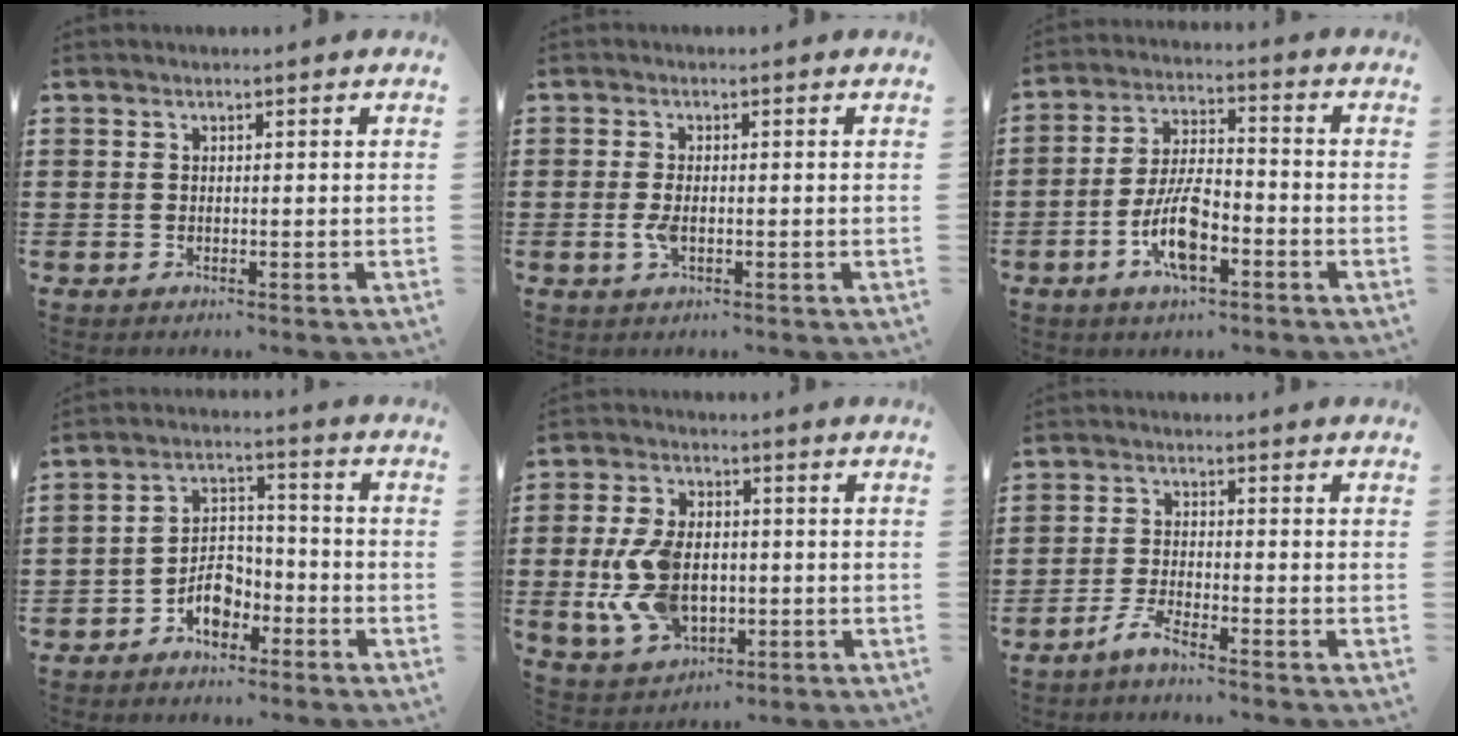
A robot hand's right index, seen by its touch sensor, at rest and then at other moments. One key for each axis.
{"total": 2.6, "fx": -0.5, "fy": 1.0, "fz": 2.3, "tx": -0.057, "ty": -0.007, "tz": -0.013}
{"total": 9.3, "fx": -3.8, "fy": 3.5, "fz": 7.8, "tx": -0.166, "ty": -0.002, "tz": -0.071}
{"total": 5.8, "fx": -3.4, "fy": 3.6, "fz": 3.0, "tx": -0.059, "ty": 0.013, "tz": -0.064}
{"total": 10.7, "fx": -1.2, "fy": 6.9, "fz": 8.2, "tx": -0.190, "ty": 0.007, "tz": -0.022}
{"total": 2.8, "fx": -2.4, "fy": 0.0, "fz": 1.4, "tx": -0.039, "ty": 0.000, "tz": -0.051}